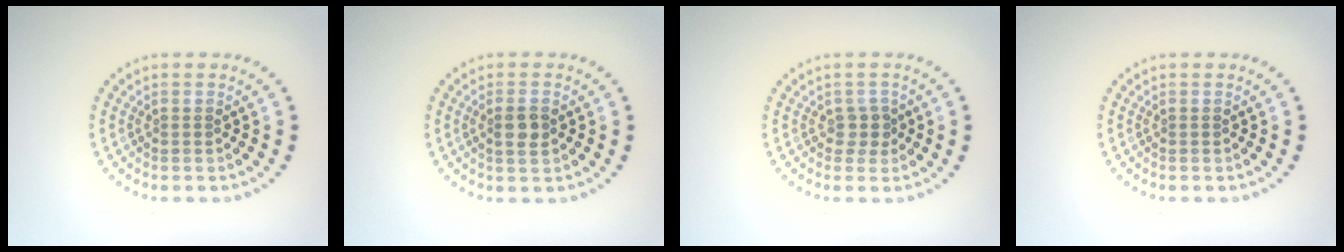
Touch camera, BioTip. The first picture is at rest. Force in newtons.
{"total": 1.9, "press": 1.8, "slide": 0.6}
{"total": 1.5, "press": 1.2, "slide": 0.9}
{"total": 0.0}